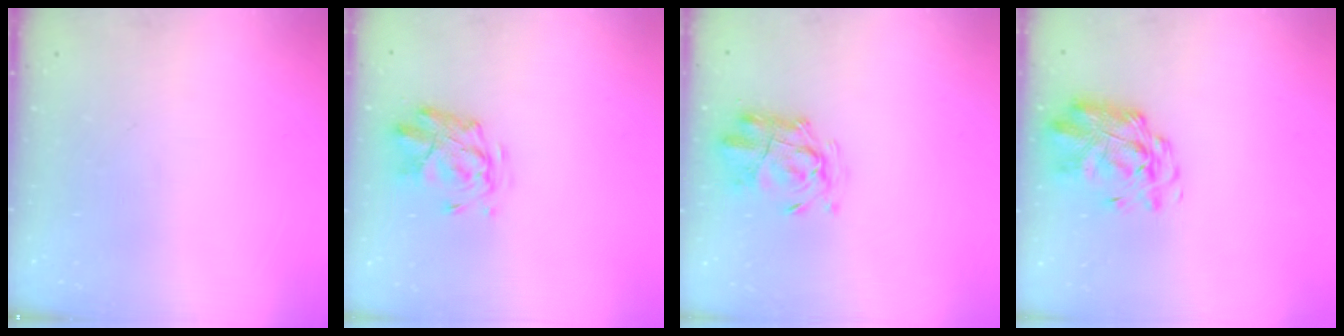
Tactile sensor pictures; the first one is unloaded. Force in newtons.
{"total": 2.8, "press": 2.4, "slide": 1.4}
{"total": 3.2, "press": 2.9, "slide": 1.4}
{"total": 3.0, "press": 2.9, "slide": 0.8}